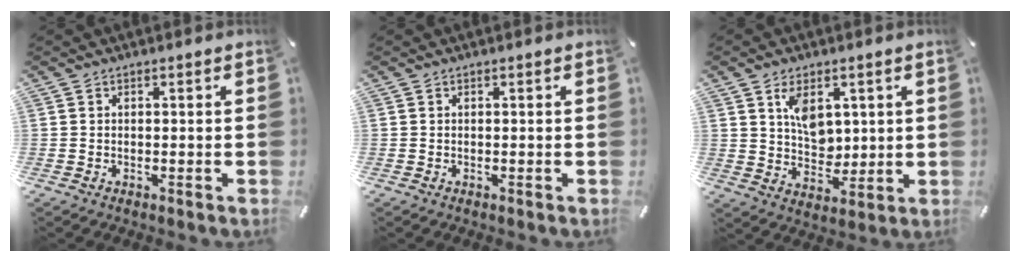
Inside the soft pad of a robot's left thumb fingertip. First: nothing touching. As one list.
[{"total": 0.0}, {"total": 8.0, "force": [3.2, 5.8, 4.5], "torque": [-0.063, -0.007, 0.056]}]